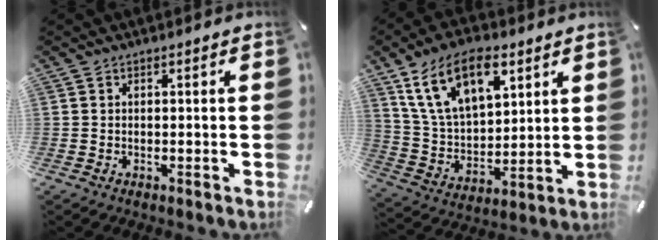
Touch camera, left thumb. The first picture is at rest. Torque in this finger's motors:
{"motor_torque": [2.51, 2.50, 1.44, -1.33, 0.55]}